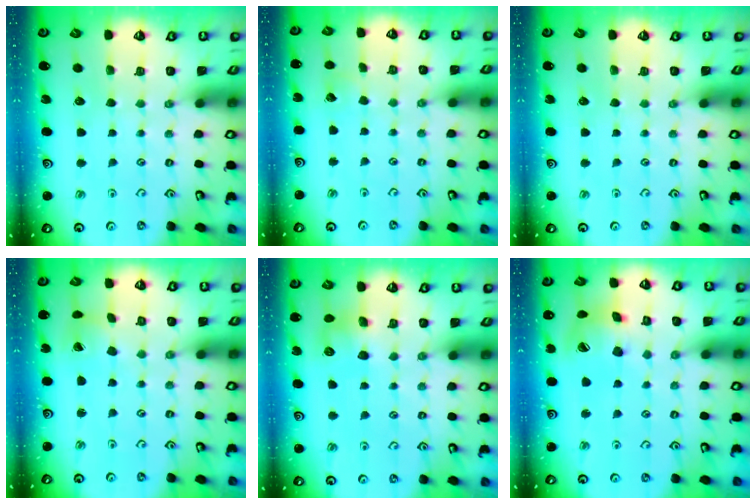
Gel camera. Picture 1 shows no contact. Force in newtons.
{"total": 2.3, "press": 2.3, "slide": 0.1}
{"total": 0.0}
{"total": 3.5, "press": 3.5, "slide": 0.5}
{"total": 8.0, "press": 8.0, "slide": 0.7}
{"total": 13.4, "press": 13.3, "slide": 1.8}